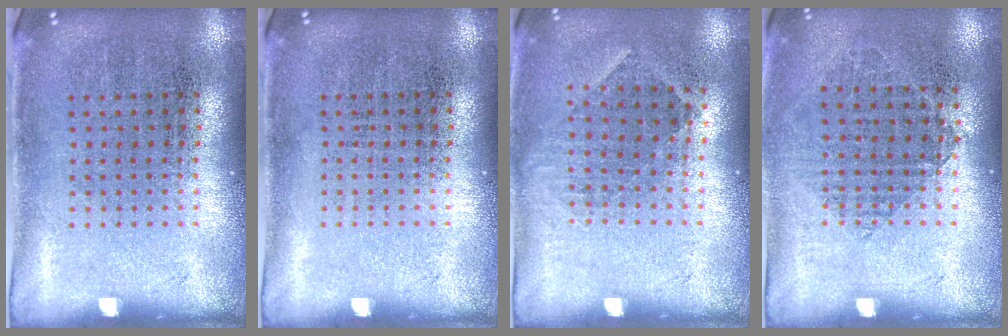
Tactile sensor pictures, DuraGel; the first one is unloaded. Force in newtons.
{"total": 0.0}
{"total": 0.9, "press": 0.7, "slide": 0.5}
{"total": 0.9, "press": 0.9, "slide": 0.3}